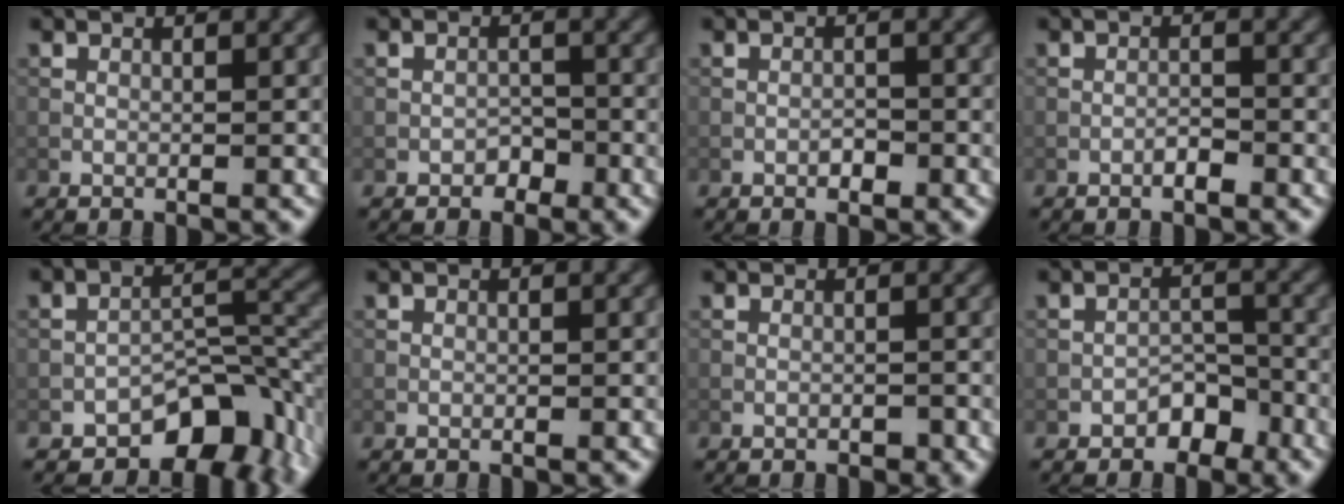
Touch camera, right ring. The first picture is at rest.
{"total": 1.3, "force": [-0.8, 0.9, 0.3], "torque": [0.003, 0.003, -0.014]}
{"total": 1.1, "force": [-0.6, 0.5, 0.8], "torque": [-0.012, 0.002, -0.011]}
{"total": 1.1, "force": [-0.8, 0.3, 0.8], "torque": [-0.015, 0.002, -0.015]}
{"total": 8.0, "force": [-4.9, 4.3, 4.6], "torque": [-0.043, -0.001, -0.083]}
{"total": 0.0}
{"total": 0.6, "force": [-0.4, 0.4, 0.3], "torque": [-0.003, -0.002, -0.006]}
{"total": 2.5, "force": [-1.8, 1.5, 1.0], "torque": [-0.008, 0.011, -0.028]}